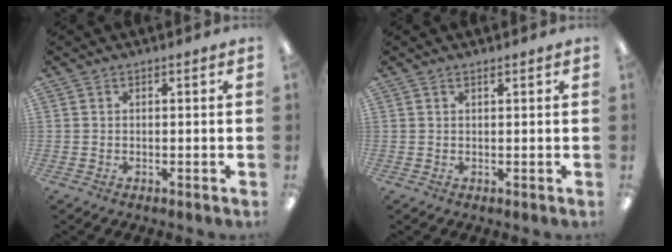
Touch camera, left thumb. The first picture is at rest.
{"total": 0.6, "force": [0.5, 0.1, 0.3], "torque": [-0.007, 0.000, 0.010]}